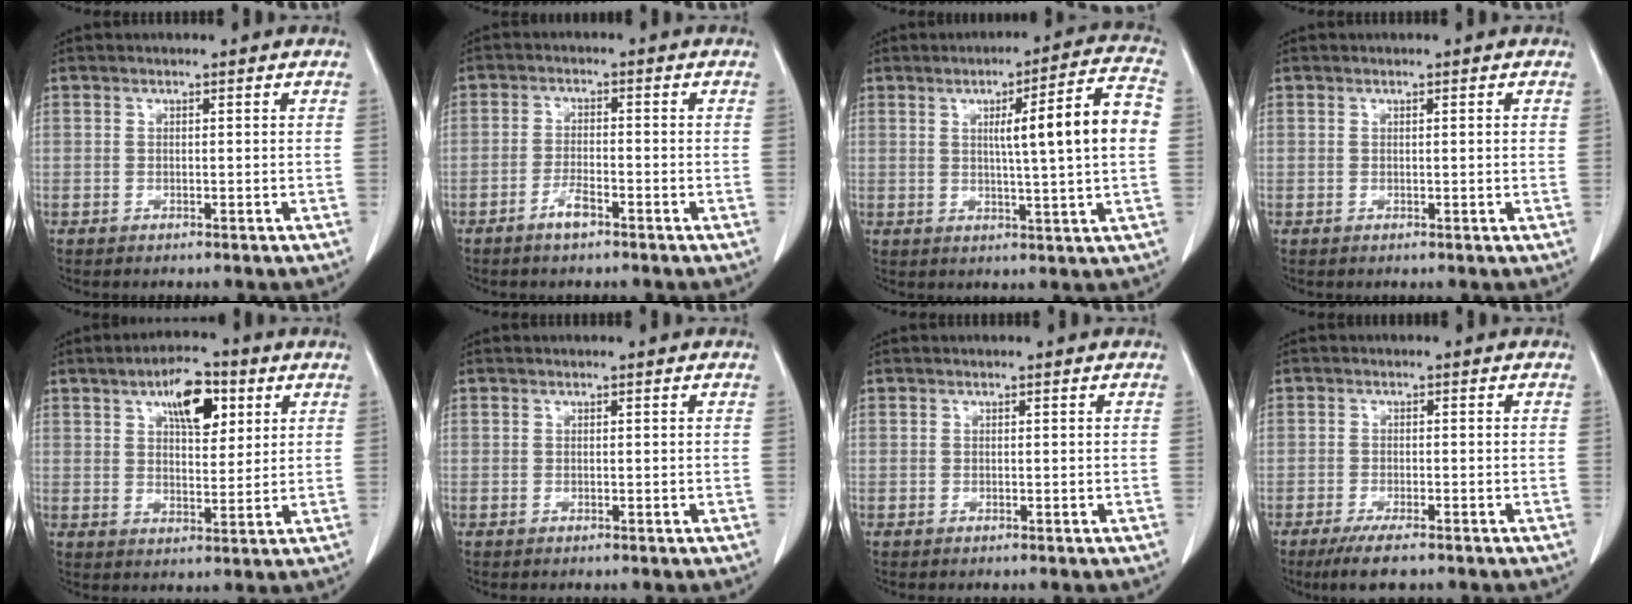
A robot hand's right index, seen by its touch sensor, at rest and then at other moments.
{"total": 3.1, "force": [-2.1, 0.6, 2.1], "torque": [-0.038, 0.001, -0.039]}
{"total": 12.0, "force": [1.4, -0.3, 11.9], "torque": [-0.170, 0.014, 0.019]}
{"total": 0.7, "force": [0.2, 0.0, 0.7], "torque": [-0.011, 0.001, 0.003]}
{"total": 8.4, "force": [3.9, 3.4, 6.7], "torque": [-0.107, 0.010, 0.064]}
{"total": 0.0}
{"total": 0.0}
{"total": 4.7, "force": [-3.4, 1.1, 3.0], "torque": [-0.054, -0.008, -0.056]}